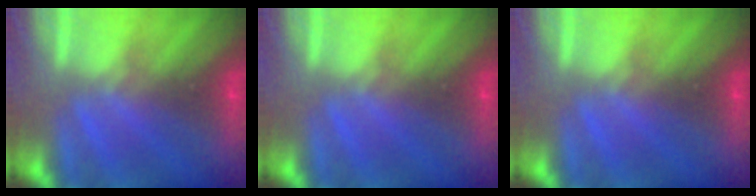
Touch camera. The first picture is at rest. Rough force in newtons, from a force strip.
{"total": 0.0}
{"total": 0.0}